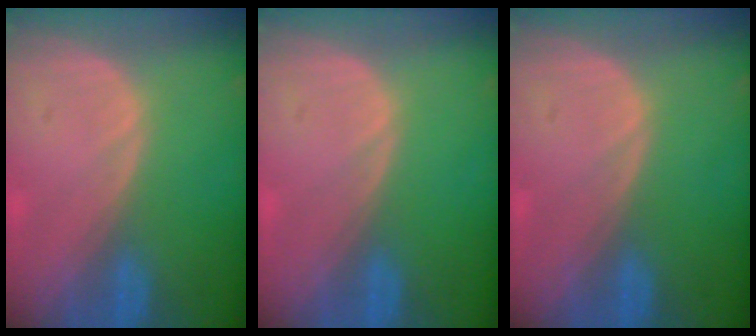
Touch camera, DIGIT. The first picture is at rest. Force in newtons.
{"total": 0.0}
{"total": 0.0}